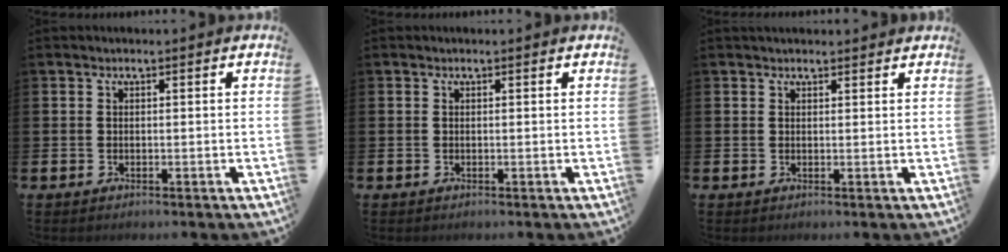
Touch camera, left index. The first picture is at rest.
{"total": 0.0}
{"total": 1.3, "force": [1.2, 0.4, 0.2], "torque": [0.007, -0.001, 0.020]}